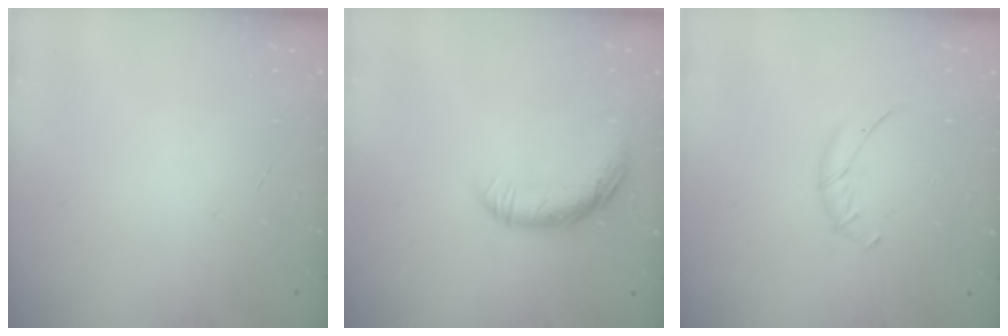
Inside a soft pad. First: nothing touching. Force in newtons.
{"total": 11.4, "press": 11.3, "slide": 1.4}
{"total": 5.1, "press": 5.0, "slide": 0.8}